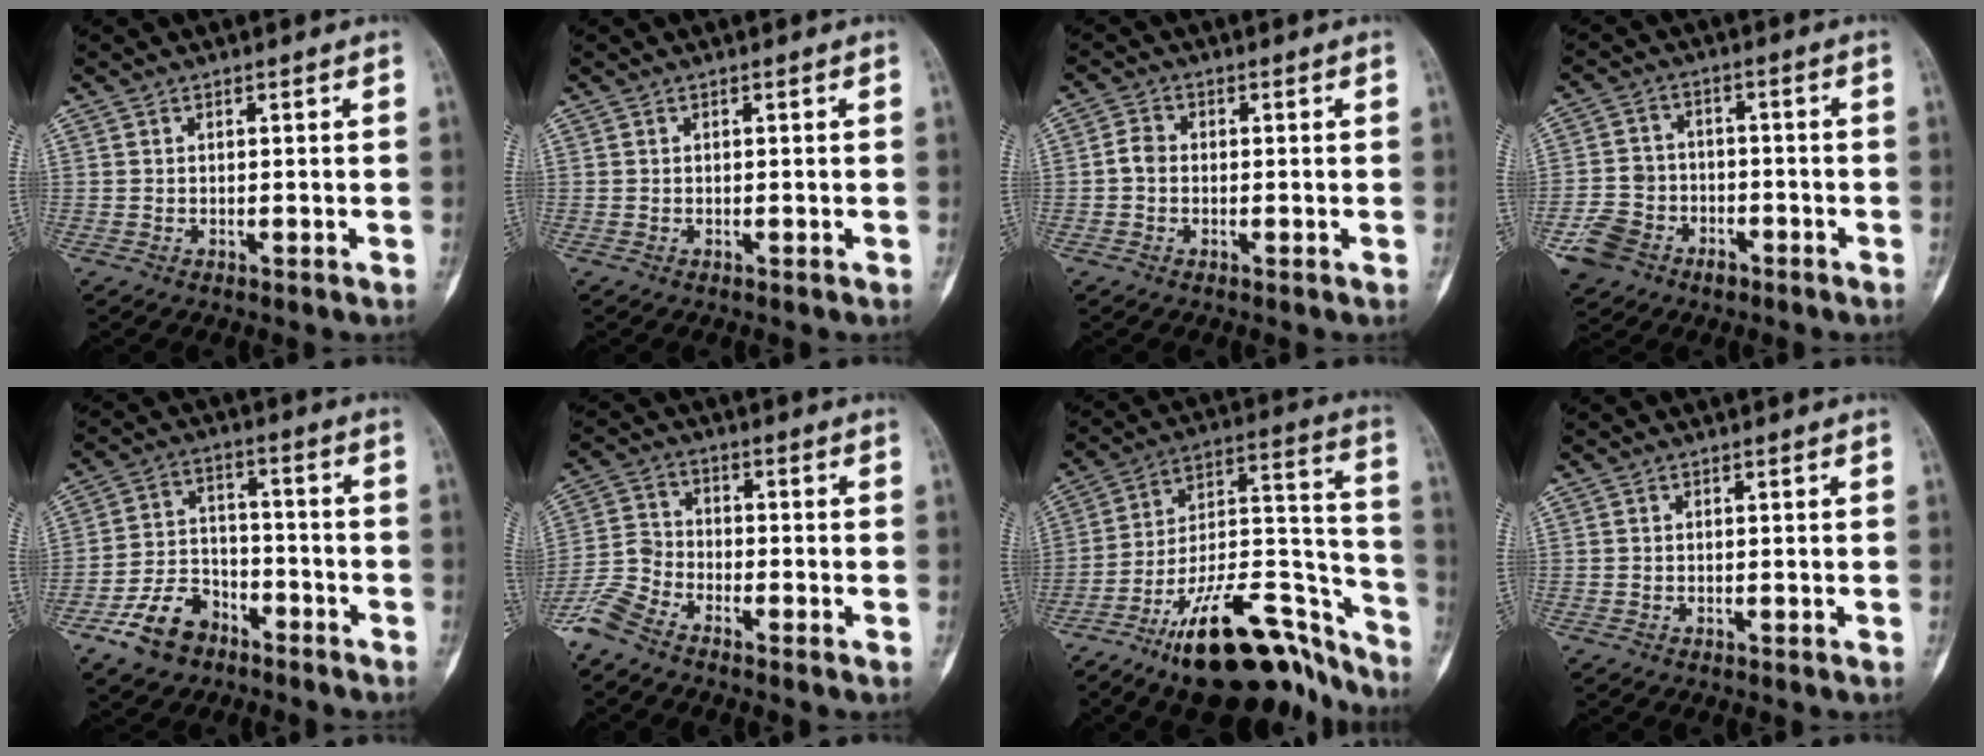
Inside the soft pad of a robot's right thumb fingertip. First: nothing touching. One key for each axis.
{"total": 0.0}
{"total": 2.8, "fx": -0.4, "fy": 2.2, "fz": 1.6, "tx": -0.026, "ty": 0.009, "tz": -0.014}
{"total": 9.4, "fx": -4.6, "fy": 7.3, "fz": 3.8, "tx": -0.058, "ty": 0.030, "tz": -0.079}
{"total": 10.3, "fx": -6.4, "fy": 6.7, "fz": 4.4, "tx": -0.060, "ty": 0.050, "tz": -0.117}
{"total": 6.6, "fx": -5.5, "fy": 2.3, "fz": 2.9, "tx": -0.071, "ty": 0.015, "tz": -0.127}
{"total": 26.9, "fx": -18.9, "fy": 9.5, "fz": 16.7, "tx": -0.188, "ty": 0.119, "tz": -0.309}
{"total": 0.0}